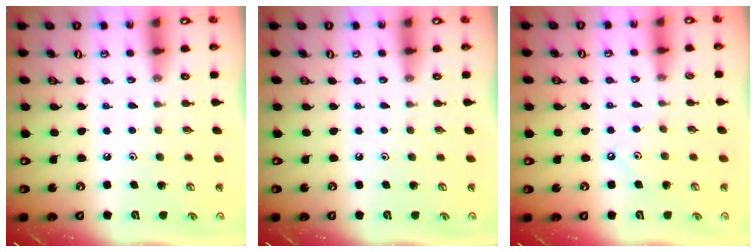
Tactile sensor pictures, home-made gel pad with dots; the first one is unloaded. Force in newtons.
{"total": 0.0}
{"total": 3.3, "press": 3.3, "slide": 0.4}